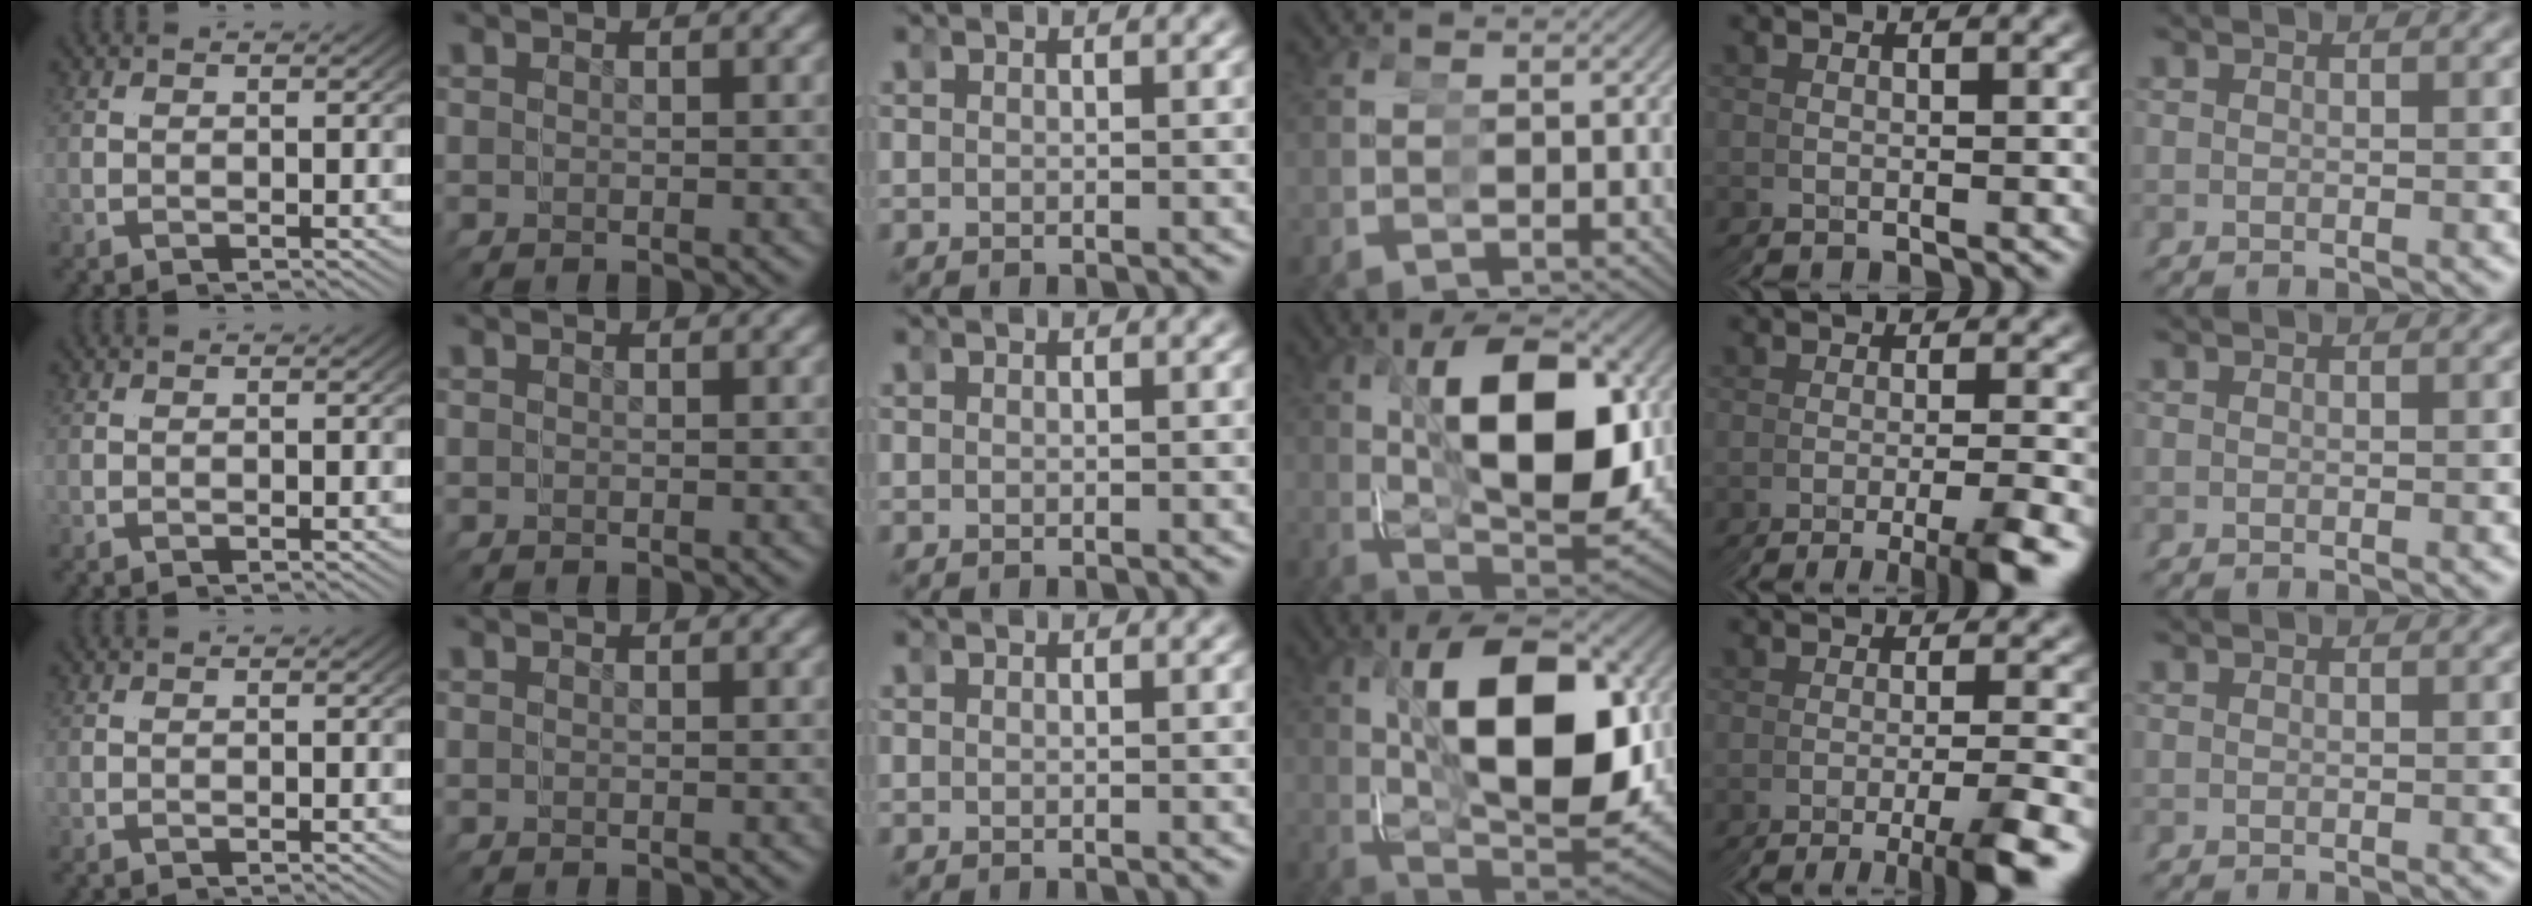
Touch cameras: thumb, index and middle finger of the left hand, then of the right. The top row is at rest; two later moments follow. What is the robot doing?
{"motion": "grasp_and_lifting", "object": "toy banana"}